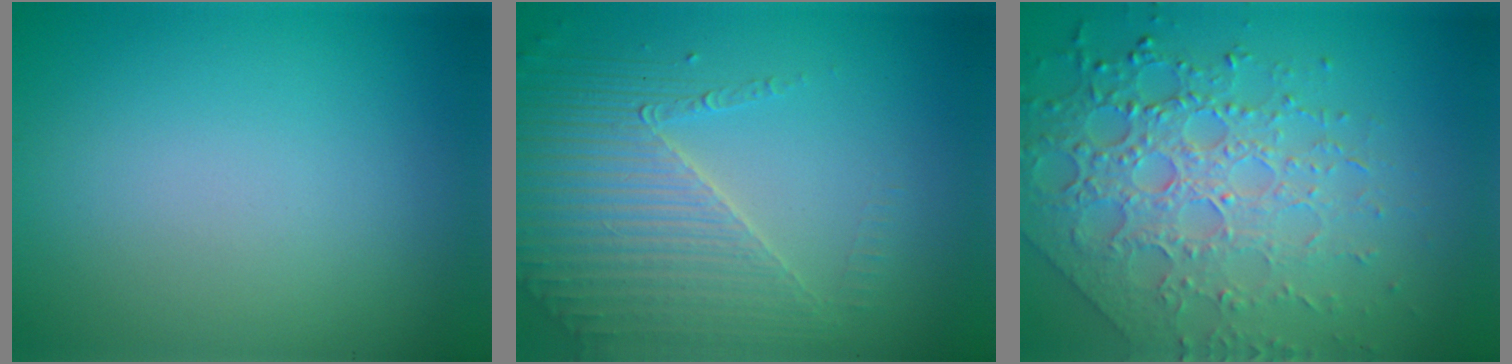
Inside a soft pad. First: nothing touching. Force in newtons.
{"total": 4.0, "press": 3.8, "slide": 1.2}
{"total": 7.8, "press": 5.6, "slide": 5.5}